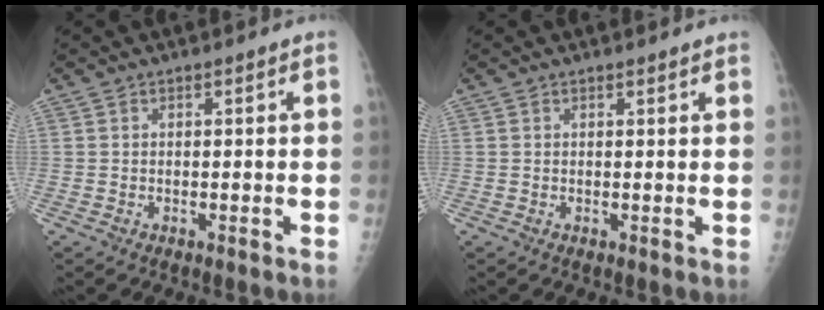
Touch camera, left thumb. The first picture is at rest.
{"total": 1.1, "force": [1.0, 0.1, 0.5], "torque": [-0.003, 0.001, 0.014]}